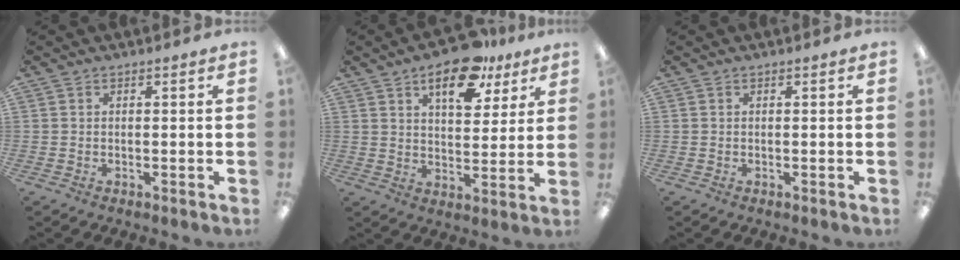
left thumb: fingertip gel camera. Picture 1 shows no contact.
{"total": 13.4, "force": [8.8, 6.3, 8.0], "torque": [-0.107, -0.039, 0.147]}
{"total": 0.0}